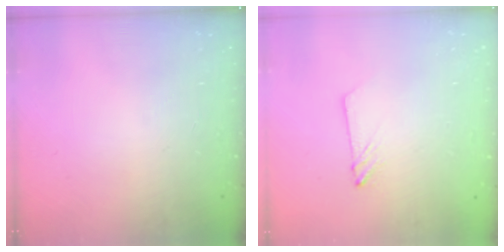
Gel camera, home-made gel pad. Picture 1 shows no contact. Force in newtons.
{"total": 2.4, "press": 2.4, "slide": 0.2}